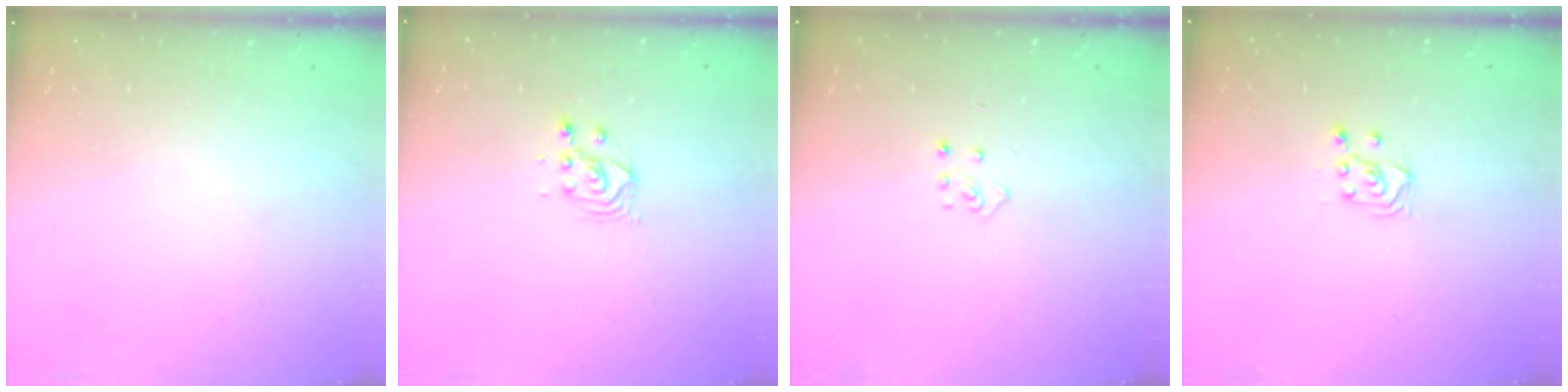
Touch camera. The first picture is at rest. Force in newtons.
{"total": 2.9, "press": 2.9, "slide": 0.1}
{"total": 3.7, "press": 3.6, "slide": 0.3}
{"total": 4.5, "press": 4.4, "slide": 0.8}